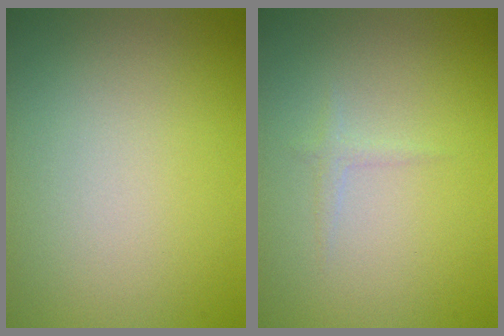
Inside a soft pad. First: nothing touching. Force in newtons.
{"total": 0.7, "press": 0.7, "slide": 0.0}